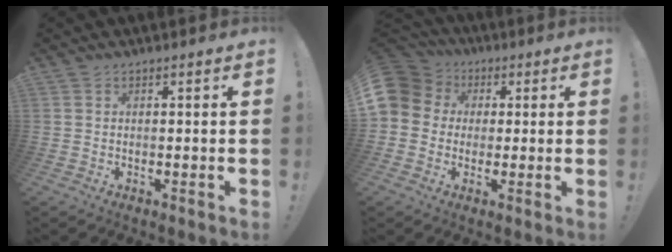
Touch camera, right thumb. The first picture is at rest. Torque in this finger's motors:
{"motor_torque": [1.63, 3.03, 1.49, -0.34, 0.58]}